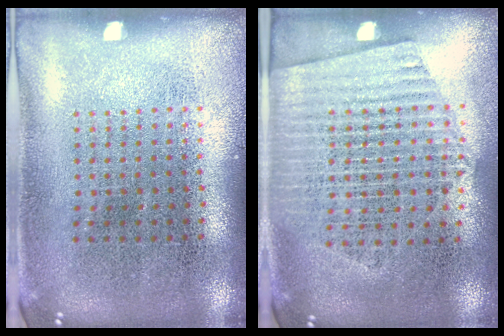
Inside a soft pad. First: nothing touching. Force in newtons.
{"total": 1.5, "press": 1.4, "slide": 0.7}